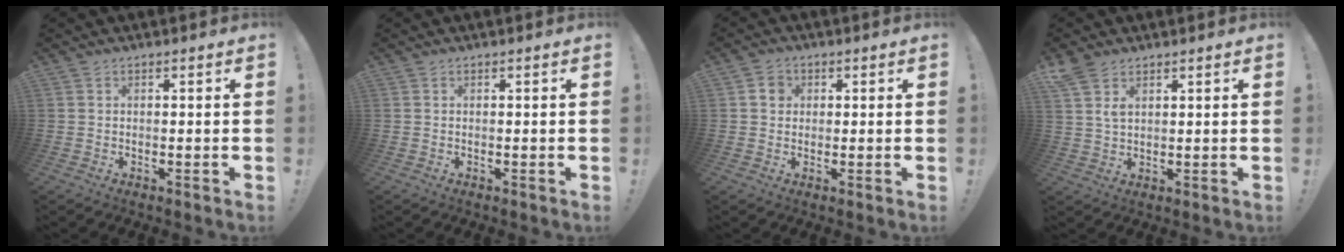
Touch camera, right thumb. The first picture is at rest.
{"total": 0.0}
{"total": 3.7, "force": [0.6, 3.4, 1.4], "torque": [-0.009, 0.002, 0.009]}
{"total": 5.0, "force": [3.4, 2.4, 2.9], "torque": [-0.058, -0.010, 0.064]}